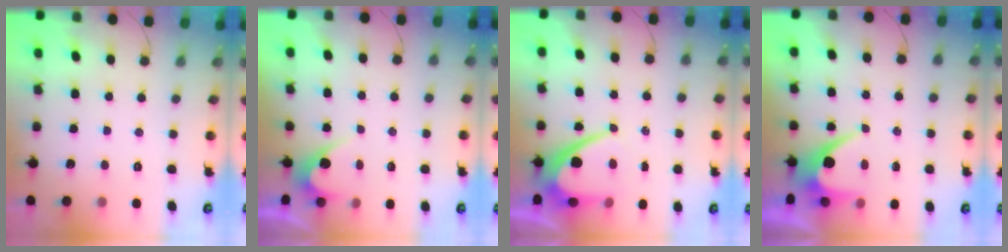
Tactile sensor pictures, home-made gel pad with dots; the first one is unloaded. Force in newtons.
{"total": 3.2, "press": 3.2, "slide": 0.3}
{"total": 10.3, "press": 10.3, "slide": 0.8}
{"total": 6.5, "press": 6.4, "slide": 0.6}